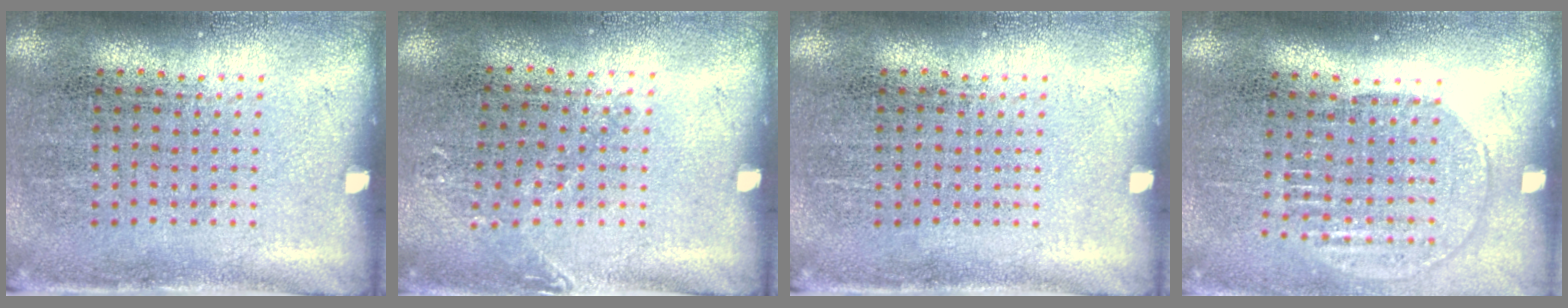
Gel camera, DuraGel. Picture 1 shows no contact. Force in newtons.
{"total": 0.8, "press": 0.8, "slide": 0.2}
{"total": 0.0}
{"total": 1.5, "press": 1.2, "slide": 0.8}